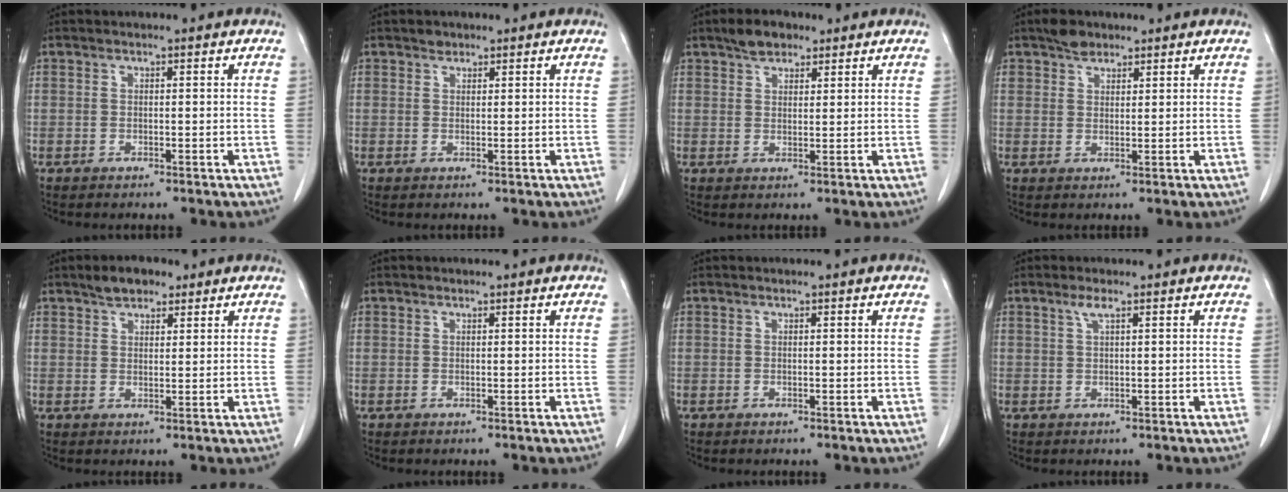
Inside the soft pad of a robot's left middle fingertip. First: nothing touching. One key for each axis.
{"total": 1.1, "fx": 0.9, "fy": 0.6, "fz": 0.2, "tx": -0.005, "ty": 0.004, "tz": 0.014}
{"total": 4.1, "fx": 3.0, "fy": 2.0, "fz": 2.0, "tx": -0.040, "ty": 0.011, "tz": 0.054}
{"total": 3.2, "fx": 2.5, "fy": 1.8, "fz": 1.0, "tx": -0.022, "ty": 0.009, "tz": 0.046}
{"total": 4.4, "fx": 3.2, "fy": 2.0, "fz": 2.3, "tx": -0.044, "ty": 0.012, "tz": 0.055}
{"total": 0.0}
{"total": 0.0}
{"total": 1.6, "fx": 0.9, "fy": 0.1, "fz": 1.3, "tx": -0.029, "ty": 0.004, "tz": 0.020}